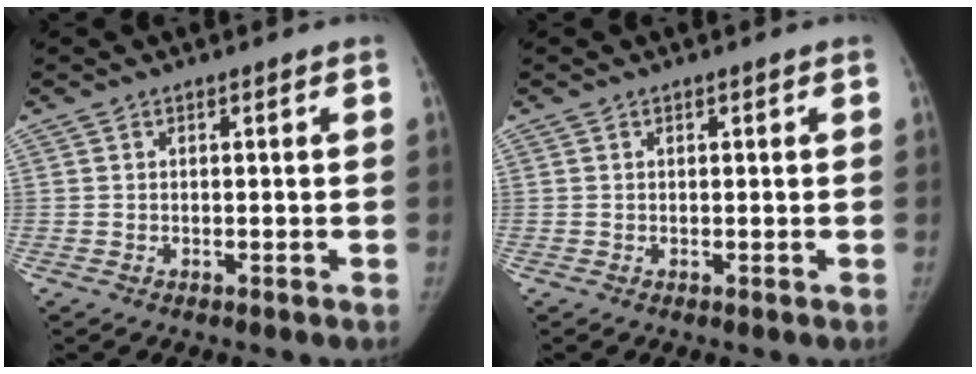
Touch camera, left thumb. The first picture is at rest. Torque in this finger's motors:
{"motor_torque": [0.36, 0.23, 0.24, -0.62, 0.09]}